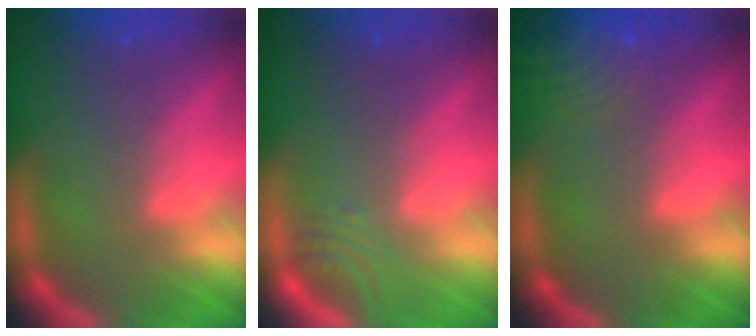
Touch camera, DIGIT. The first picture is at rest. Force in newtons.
{"total": 2.0}
{"total": 8.0}